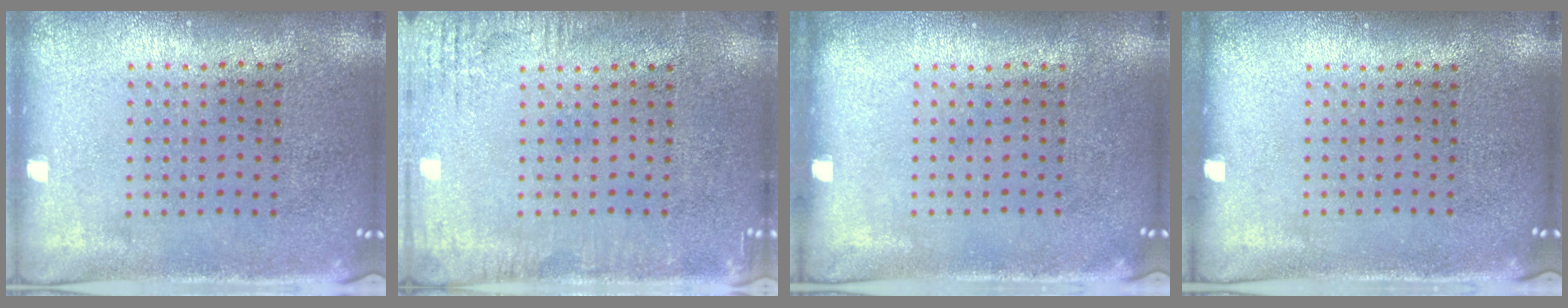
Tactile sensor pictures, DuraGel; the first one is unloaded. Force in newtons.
{"total": 2.5, "press": 2.5, "slide": 0.2}
{"total": 0.0}
{"total": 0.0}